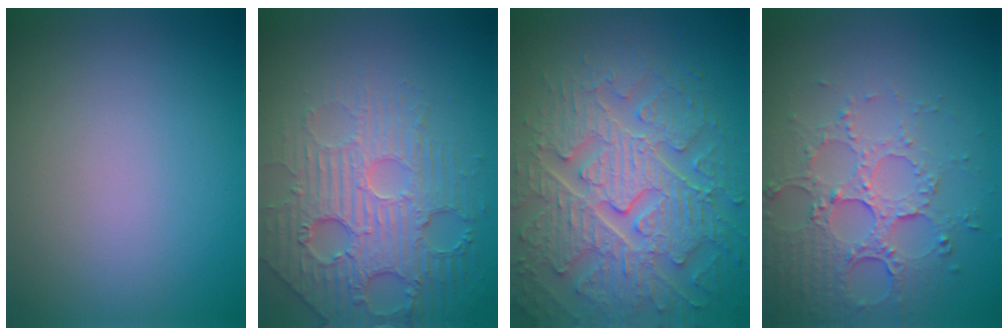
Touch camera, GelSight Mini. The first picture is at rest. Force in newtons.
{"total": 5.9, "press": 4.9, "slide": 3.4}
{"total": 8.5, "press": 6.5, "slide": 5.4}
{"total": 5.3, "press": 3.9, "slide": 3.6}